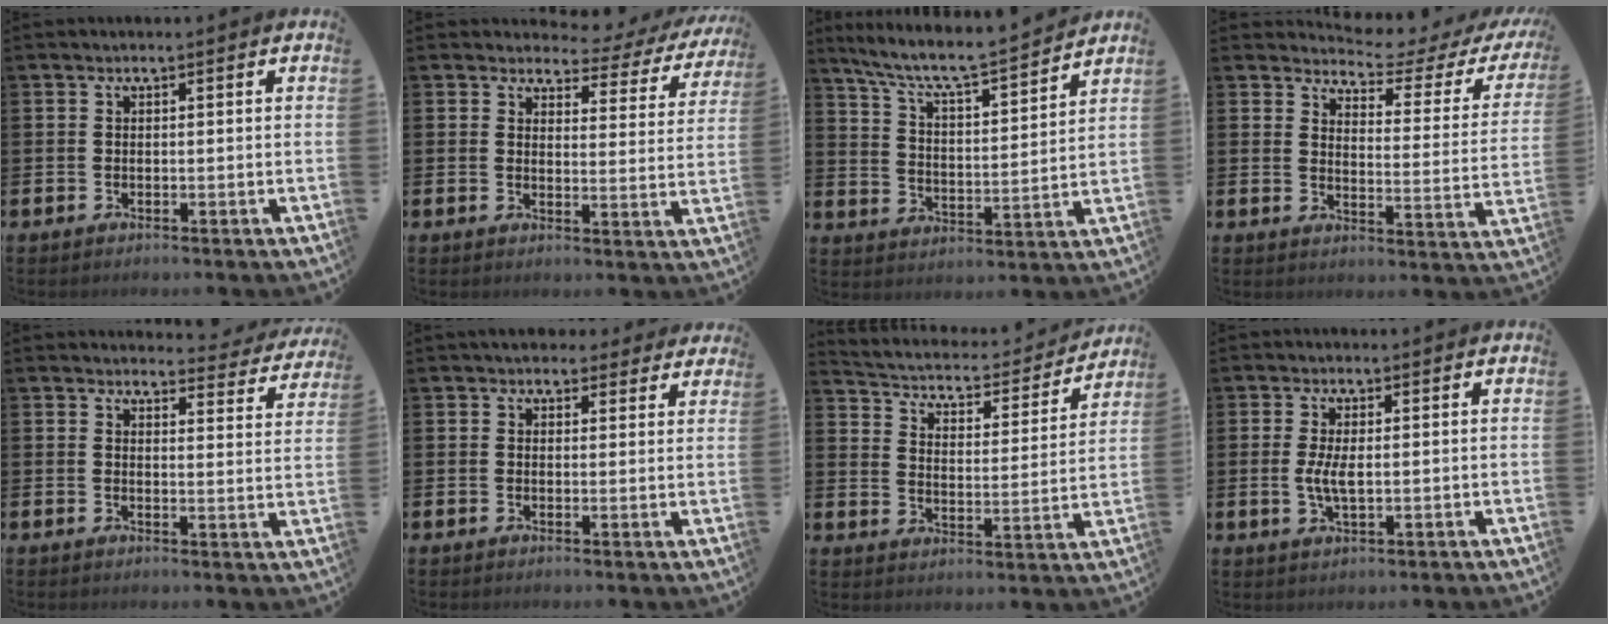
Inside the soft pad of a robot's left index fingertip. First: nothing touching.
{"total": 3.2, "force": [2.6, 1.7, 0.7], "torque": [-0.020, -0.025, 0.034]}
{"total": 7.6, "force": [6.9, 0.7, 3.0], "torque": [-0.092, -0.053, 0.116]}
{"total": 3.8, "force": [3.5, 1.1, 1.1], "torque": [-0.040, -0.029, 0.051]}
{"total": 3.0, "force": [3.0, 0.7, 0.1], "torque": [-0.003, -0.024, 0.048]}
{"total": 3.8, "force": [3.3, 1.7, 0.2], "torque": [0.004, -0.016, 0.058]}
{"total": 4.5, "force": [4.0, 1.6, 1.2], "torque": [-0.054, -0.036, 0.059]}
{"total": 3.5, "force": [0.3, 1.4, 3.2], "torque": [-0.061, 0.004, 0.003]}